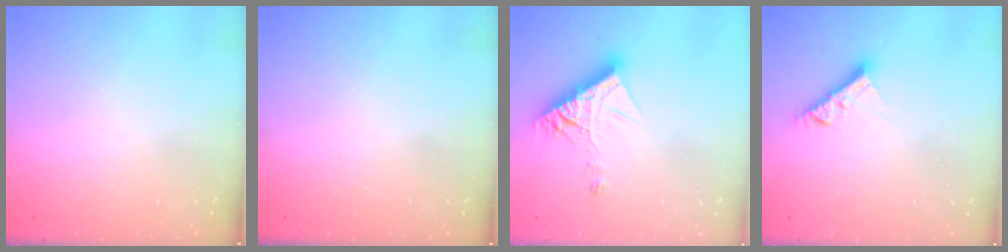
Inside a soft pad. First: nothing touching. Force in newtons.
{"total": 0.0}
{"total": 12.4, "press": 12.3, "slide": 1.0}
{"total": 7.7, "press": 7.7, "slide": 0.3}